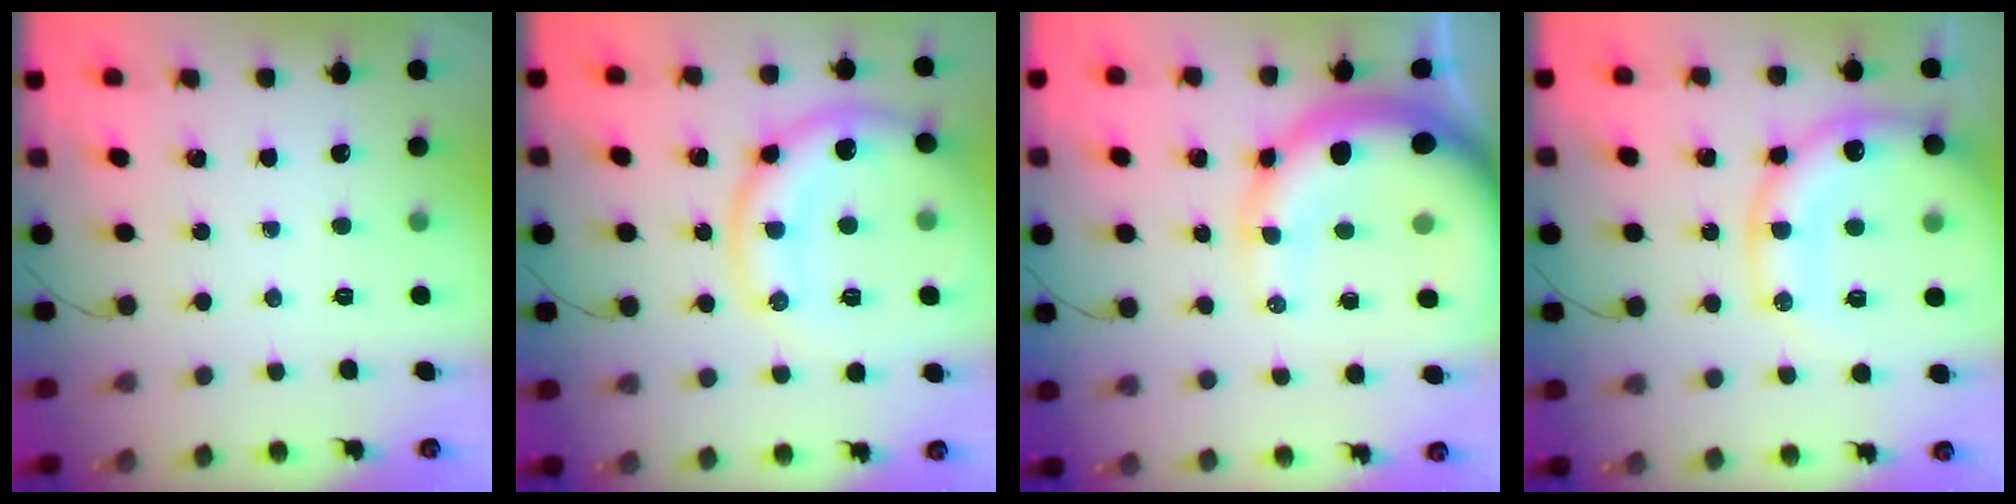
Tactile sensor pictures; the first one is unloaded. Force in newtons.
{"total": 15.6, "press": 15.5, "slide": 1.1}
{"total": 17.8, "press": 17.5, "slide": 3.3}
{"total": 19.7, "press": 19.3, "slide": 4.0}